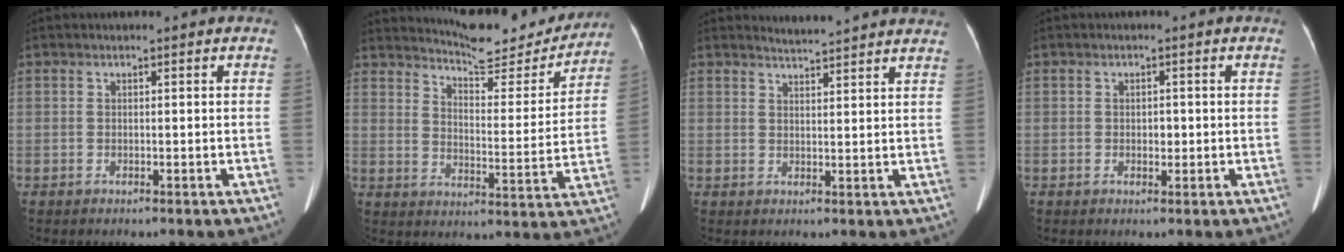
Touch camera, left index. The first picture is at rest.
{"total": 14.8, "force": [14.2, 2.2, 3.7], "torque": [-0.052, -0.033, 0.184]}
{"total": 8.5, "force": [8.3, -0.1, 1.7], "torque": [-0.026, 0.004, 0.091]}
{"total": 1.7, "force": [-1.2, 0.8, 1.0], "torque": [-0.017, 0.001, -0.014]}